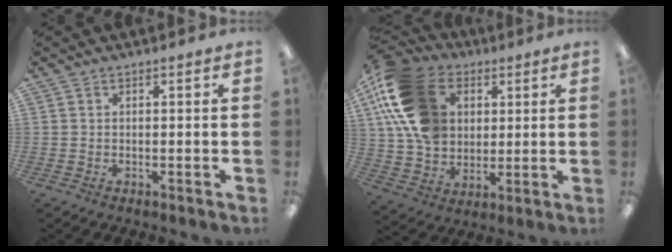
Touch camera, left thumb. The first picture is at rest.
{"total": 20.0, "force": [6.5, 14.9, 11.6], "torque": [-0.242, -0.014, 0.125]}